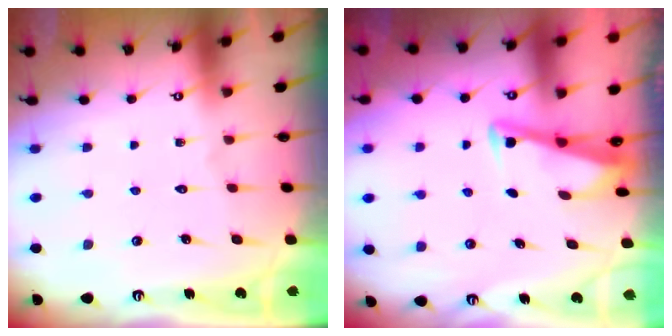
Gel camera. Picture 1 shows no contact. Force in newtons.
{"total": 3.4, "press": 3.4, "slide": 0.4}